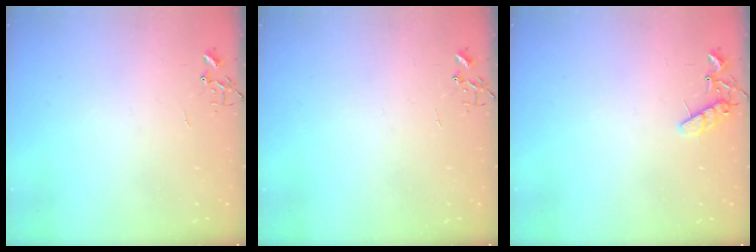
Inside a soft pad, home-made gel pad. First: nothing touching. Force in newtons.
{"total": 0.0}
{"total": 8.2, "press": 8.1, "slide": 0.3}